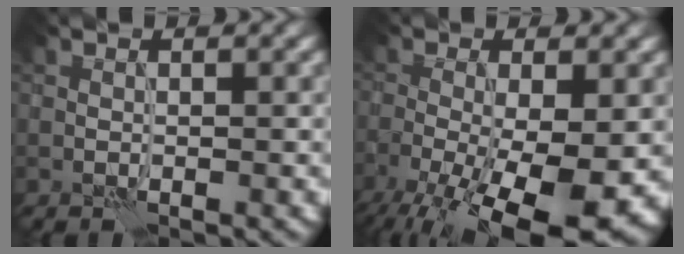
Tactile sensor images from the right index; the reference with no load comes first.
{"total": 12.7, "force": [-5.2, 4.6, 10.6], "torque": [-0.183, -0.029, -0.077]}